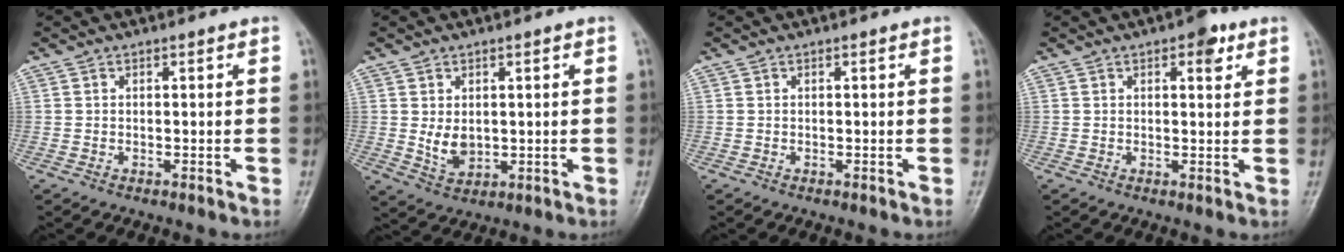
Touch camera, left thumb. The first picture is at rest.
{"total": 4.7, "force": [0.5, 3.4, 3.2], "torque": [-0.043, -0.013, 0.020]}
{"total": 0.0}
{"total": 3.3, "force": [1.6, 1.9, 2.2], "torque": [-0.010, -0.002, 0.016]}